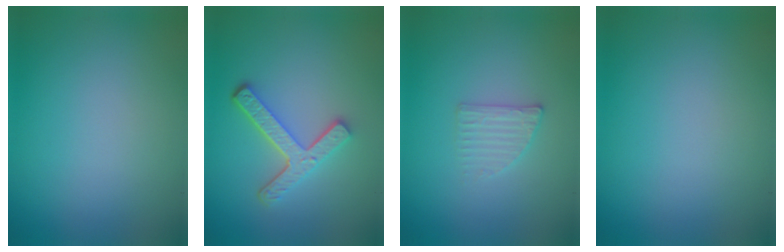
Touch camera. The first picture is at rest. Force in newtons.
{"total": 4.4, "press": 3.3, "slide": 2.9}
{"total": 1.9, "press": 1.9, "slide": 0.4}
{"total": 0.0}